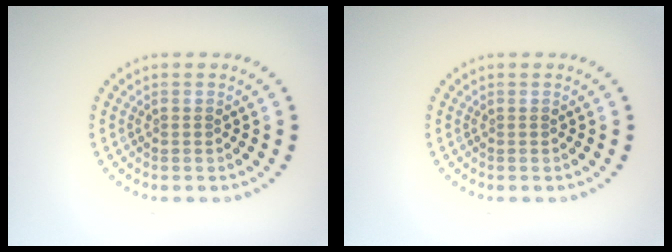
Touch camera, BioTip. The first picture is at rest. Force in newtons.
{"total": 0.0}